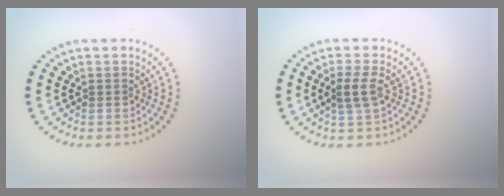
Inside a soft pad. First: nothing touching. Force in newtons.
{"total": 2.1, "press": 1.9, "slide": 0.7}